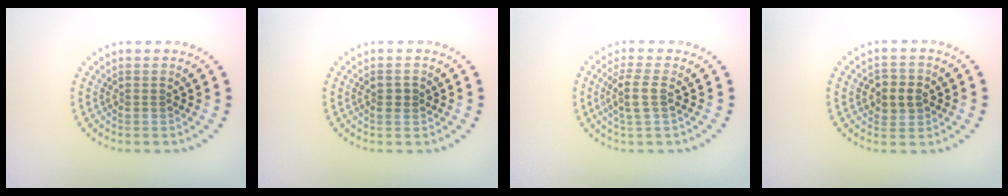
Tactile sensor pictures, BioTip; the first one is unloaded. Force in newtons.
{"total": 1.2, "press": 1.2, "slide": 0.2}
{"total": 2.4, "press": 2.1, "slide": 1.3}
{"total": 2.6, "press": 2.6, "slide": 0.4}